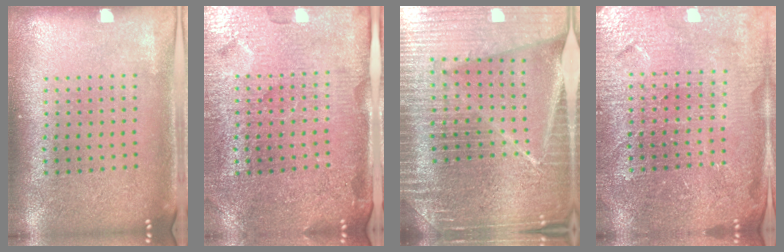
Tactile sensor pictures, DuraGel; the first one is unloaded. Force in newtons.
{"total": 4.3, "press": 4.0, "slide": 1.5}
{"total": 6.5, "press": 5.7, "slide": 3.3}
{"total": 4.4, "press": 4.2, "slide": 1.4}